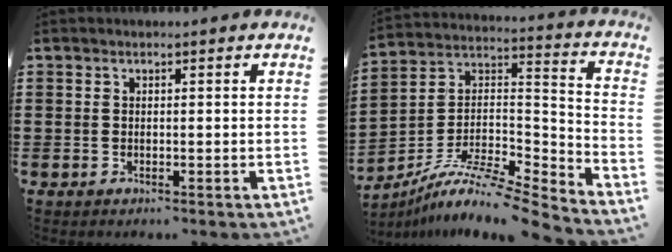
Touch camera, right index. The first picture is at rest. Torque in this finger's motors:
{"motor_torque": [0.57, 0.81, -0.03, -0.05]}